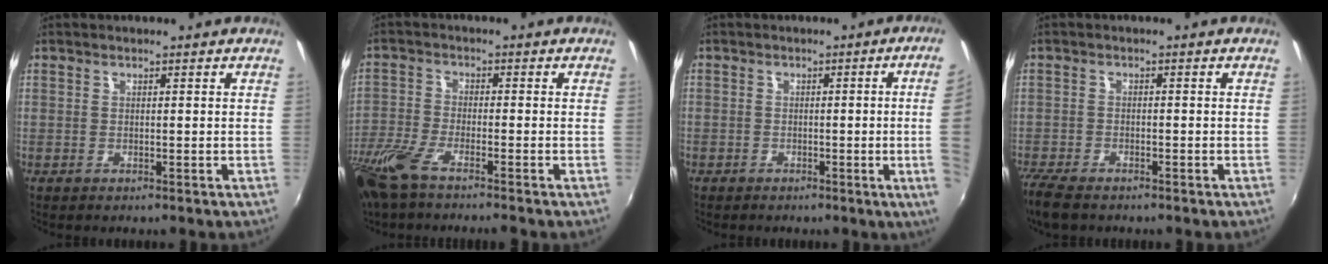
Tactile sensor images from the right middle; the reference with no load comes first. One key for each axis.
{"total": 9.1, "fx": -6.9, "fy": 1.5, "fz": 5.7, "tx": -0.142, "ty": -0.030, "tz": -0.137}
{"total": 7.5, "fx": -0.4, "fy": -1.1, "fz": 7.4, "tx": -0.082, "ty": -0.007, "tz": -0.001}
{"total": 6.2, "fx": -5.0, "fy": 1.8, "fz": 3.1, "tx": -0.087, "ty": -0.025, "tz": -0.098}